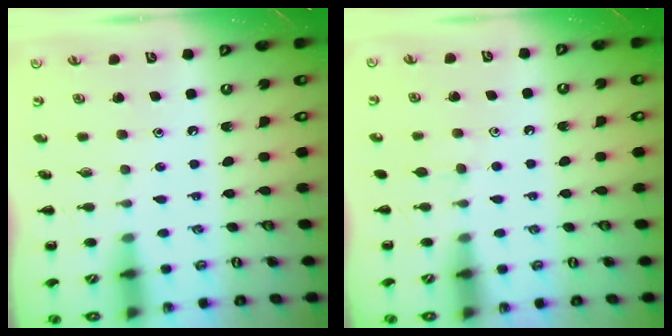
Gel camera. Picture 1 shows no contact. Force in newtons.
{"total": 3.7, "press": 3.3, "slide": 1.5}